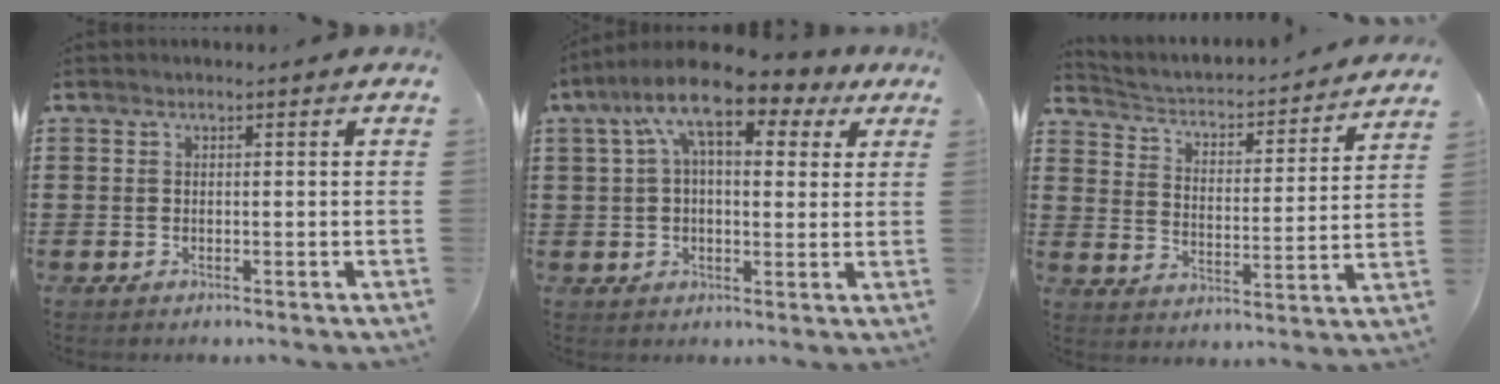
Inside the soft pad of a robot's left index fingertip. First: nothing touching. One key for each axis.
{"total": 11.0, "fx": 5.9, "fy": 4.3, "fz": 8.3, "tx": -0.170, "ty": -0.006, "tz": 0.100}
{"total": 1.9, "fx": 1.8, "fy": 0.4, "fz": 0.6, "tx": -0.029, "ty": -0.030, "tz": 0.018}